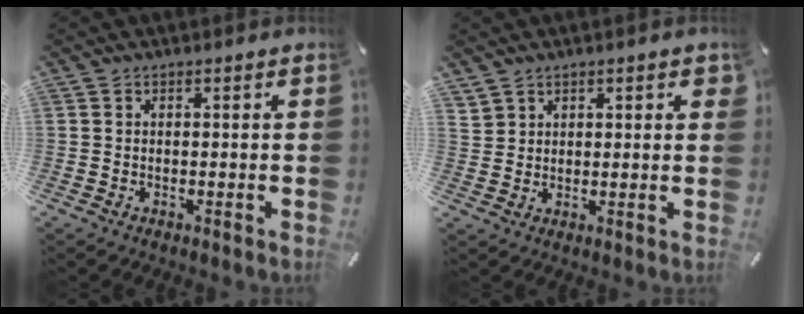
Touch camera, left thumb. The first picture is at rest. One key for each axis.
{"total": 2.8, "fx": 2.1, "fy": 1.8, "fz": 0.2, "tx": -0.004, "ty": -0.005, "tz": 0.039}